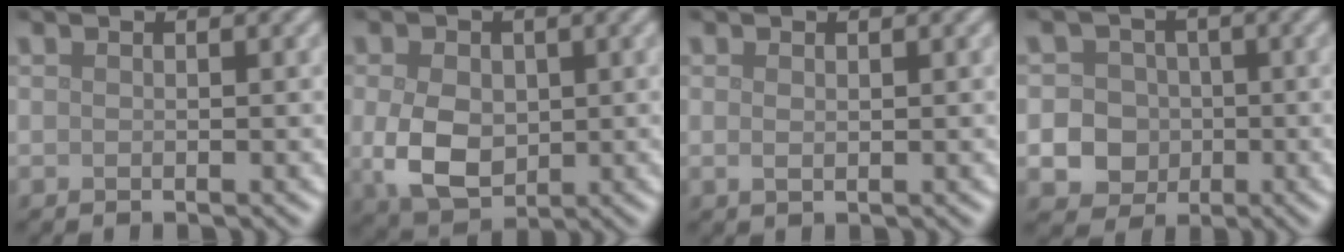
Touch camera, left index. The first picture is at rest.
{"total": 5.6, "force": [-0.3, 4.0, 3.9], "torque": [-0.085, -0.007, -0.003]}
{"total": 0.7, "force": [0.2, 0.3, 0.6], "torque": [-0.011, 0.000, 0.005]}
{"total": 7.8, "force": [-1.6, 7.3, 2.2], "torque": [-0.023, 0.000, -0.062]}